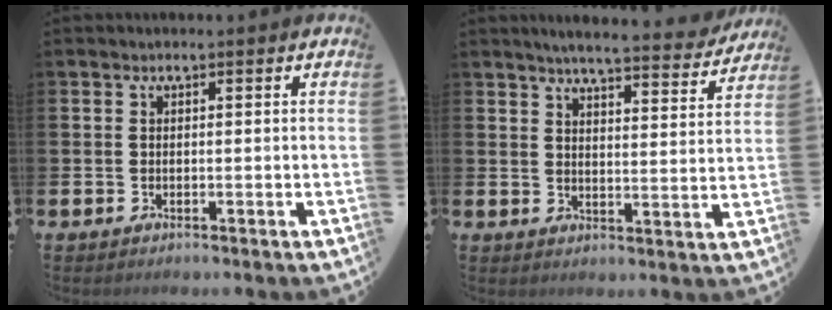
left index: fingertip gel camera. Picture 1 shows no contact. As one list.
[{"total": 5.4, "force": [5.2, 0.0, 1.4], "torque": [-0.036, -0.037, 0.087]}]